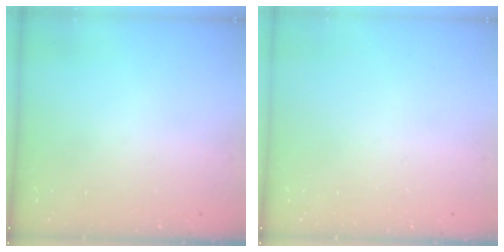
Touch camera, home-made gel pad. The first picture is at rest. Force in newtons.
{"total": 0.0}